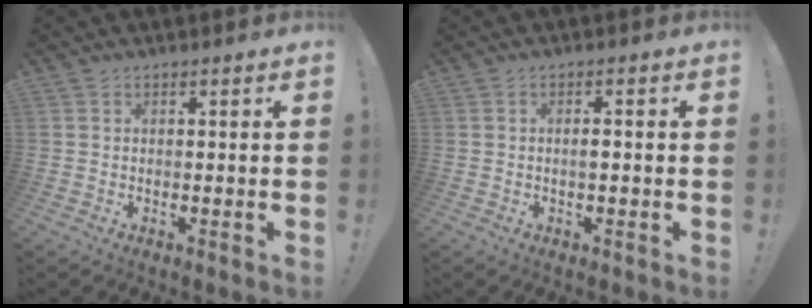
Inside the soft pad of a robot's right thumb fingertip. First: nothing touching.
{"total": 1.7, "force": [-0.5, 0.3, 1.6], "torque": [-0.021, 0.000, -0.012]}